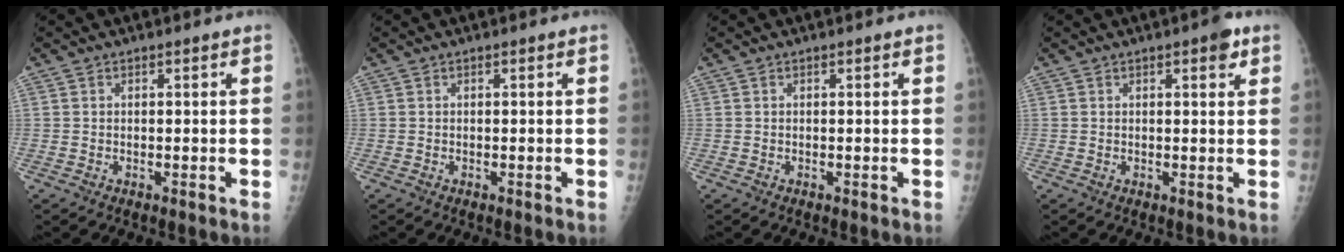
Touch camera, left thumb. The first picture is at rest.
{"total": 0.0}
{"total": 0.0}
{"total": 2.8, "force": [1.5, 0.9, 2.2], "torque": [-0.021, -0.004, 0.015]}